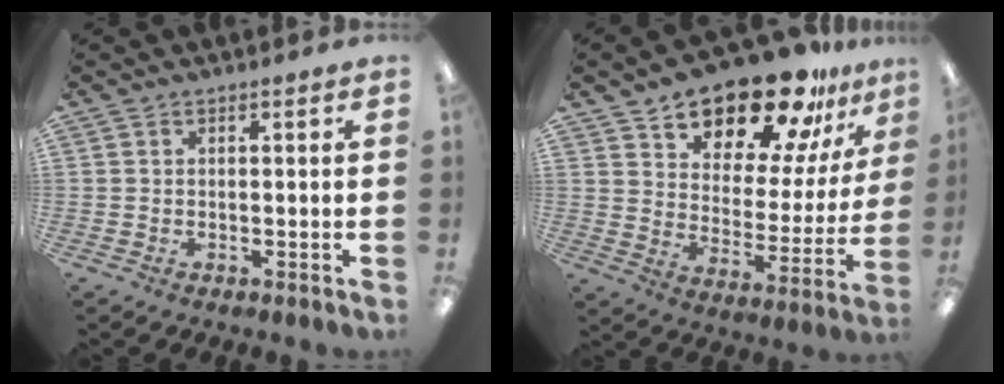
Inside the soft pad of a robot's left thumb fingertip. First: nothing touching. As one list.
[{"total": 19.8, "force": [17.0, 7.0, 7.4], "torque": [-0.123, -0.133, 0.296]}]